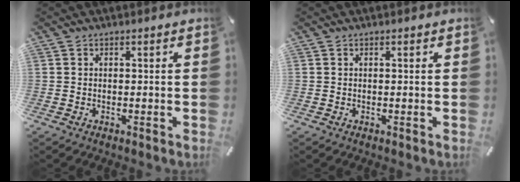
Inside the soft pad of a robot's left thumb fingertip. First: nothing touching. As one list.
[{"total": 0.0}]